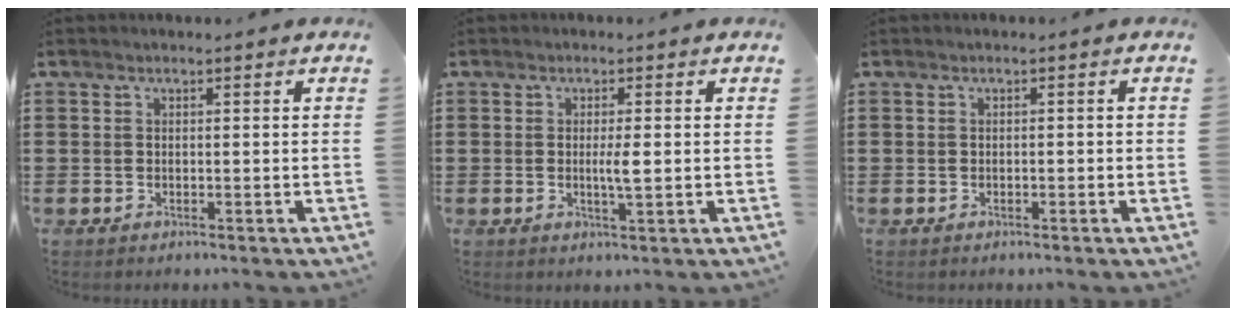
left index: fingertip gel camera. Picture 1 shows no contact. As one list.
[{"total": 2.7, "force": [-0.1, 0.3, 2.7], "torque": [-0.050, -0.005, -0.003]}, {"total": 0.5, "force": [-0.4, 0.2, 0.3], "torque": [-0.008, -0.002, -0.009]}]